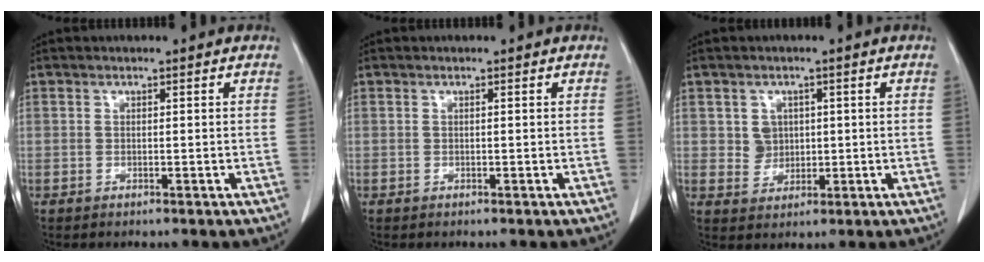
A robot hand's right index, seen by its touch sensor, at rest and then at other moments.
{"total": 0.0}
{"total": 3.4, "force": [0.8, 3.2, 0.9], "torque": [-0.013, 0.006, 0.018]}